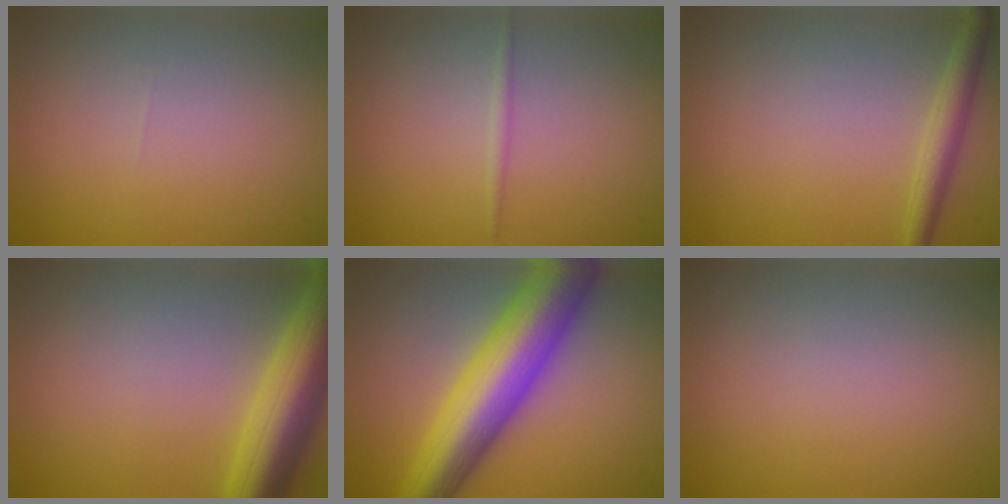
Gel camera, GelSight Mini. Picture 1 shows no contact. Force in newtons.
{"total": 0.7, "press": 0.7, "slide": 0.0}
{"total": 2.3, "press": 2.3, "slide": 0.1}
{"total": 8.0, "press": 8.0, "slide": 0.3}
{"total": 11.2, "press": 11.2, "slide": 0.2}
{"total": 0.0}